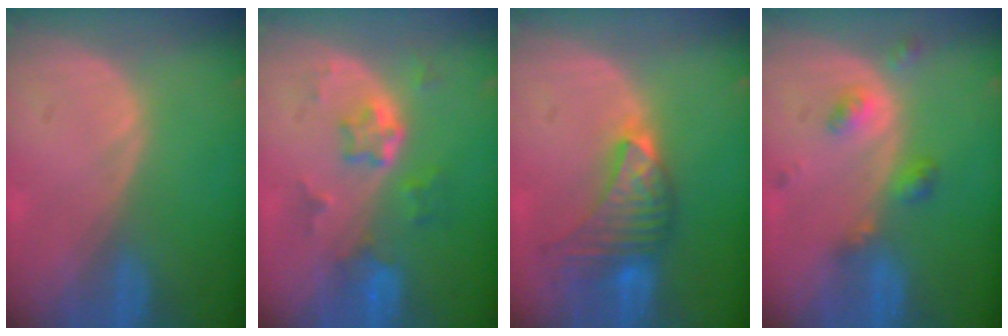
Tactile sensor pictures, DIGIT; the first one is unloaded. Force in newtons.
{"total": 5.8, "press": 5.2, "slide": 2.5}
{"total": 7.4, "press": 7.4, "slide": 0.5}
{"total": 4.6, "press": 4.1, "slide": 2.1}